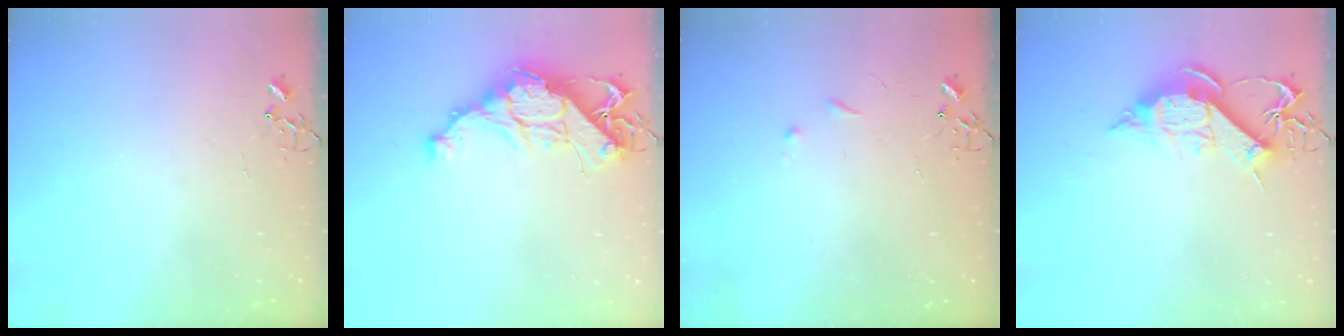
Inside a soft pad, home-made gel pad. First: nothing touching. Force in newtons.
{"total": 13.4, "press": 13.4, "slide": 1.1}
{"total": 5.3, "press": 5.2, "slide": 0.7}
{"total": 11.4, "press": 11.3, "slide": 1.1}